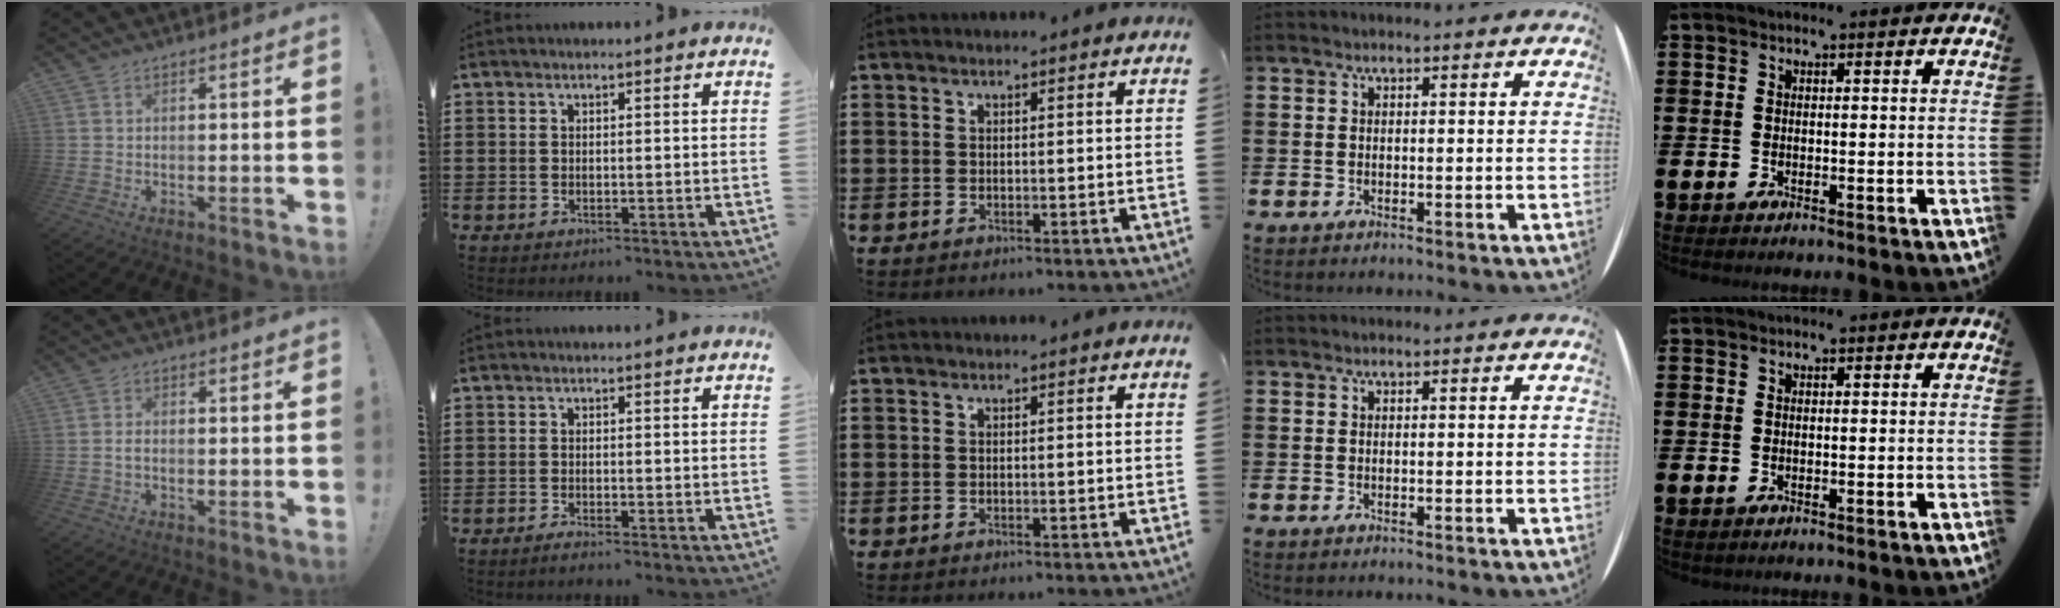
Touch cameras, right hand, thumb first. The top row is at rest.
{"thumb": {"total": 1.4, "force": [-0.6, 0.6, 1.2], "torque": [-0.020, 0.004, -0.009]}, "index": {"total": 1.0, "force": [-0.9, -0.2, 0.4], "torque": [-0.008, -0.005, -0.017]}}